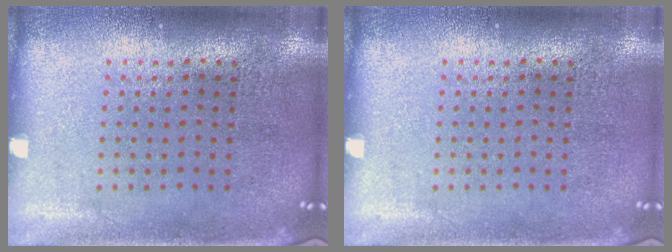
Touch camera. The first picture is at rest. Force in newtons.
{"total": 0.0}